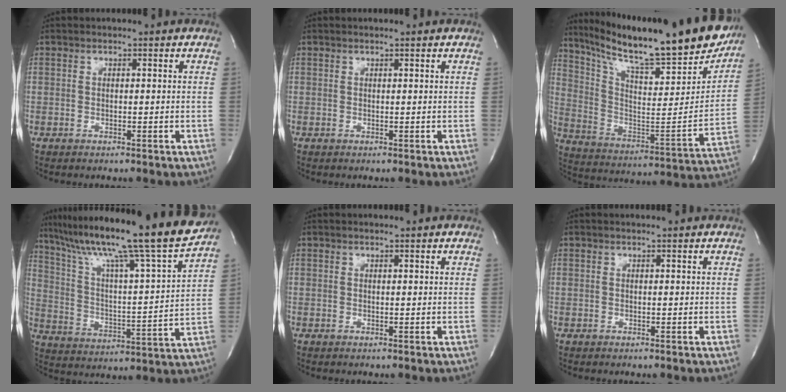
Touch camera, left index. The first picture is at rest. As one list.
[{"total": 0.6, "force": [0.5, -0.2, 0.3], "torque": [-0.012, -0.002, 0.012]}, {"total": 29.1, "force": [24.0, 4.1, 15.9], "torque": [-0.272, -0.058, 0.347]}, {"total": 24.7, "force": [20.4, -1.1, 13.8], "torque": [-0.235, -0.037, 0.306]}, {"total": 1.6, "force": [1.5, 0.1, 0.5], "torque": [-0.015, 0.006, 0.015]}, {"total": 1.2, "force": [1.2, -0.1, 0.2], "torque": [-0.010, 0.002, 0.014]}]